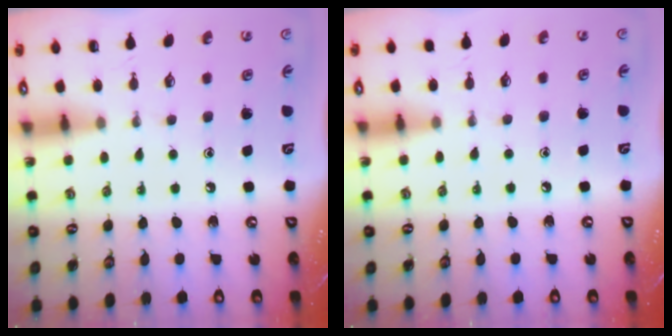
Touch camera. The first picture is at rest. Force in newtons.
{"total": 2.9, "press": 2.9, "slide": 0.4}